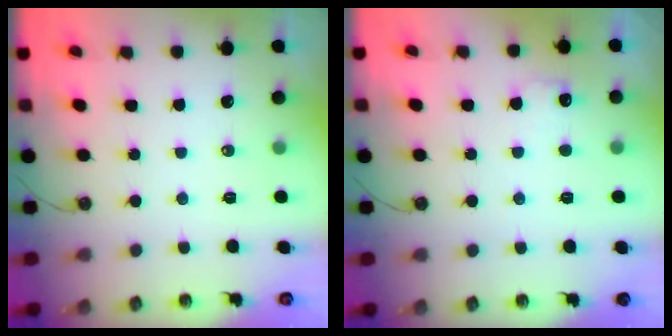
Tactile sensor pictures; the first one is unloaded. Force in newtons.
{"total": 5.4, "press": 5.4, "slide": 0.8}